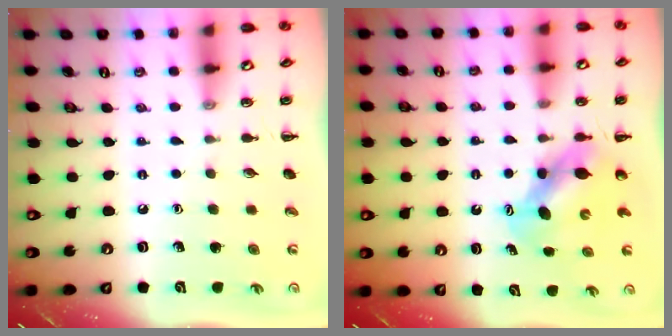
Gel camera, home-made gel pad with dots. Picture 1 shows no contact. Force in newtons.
{"total": 7.1, "press": 7.0, "slide": 1.4}